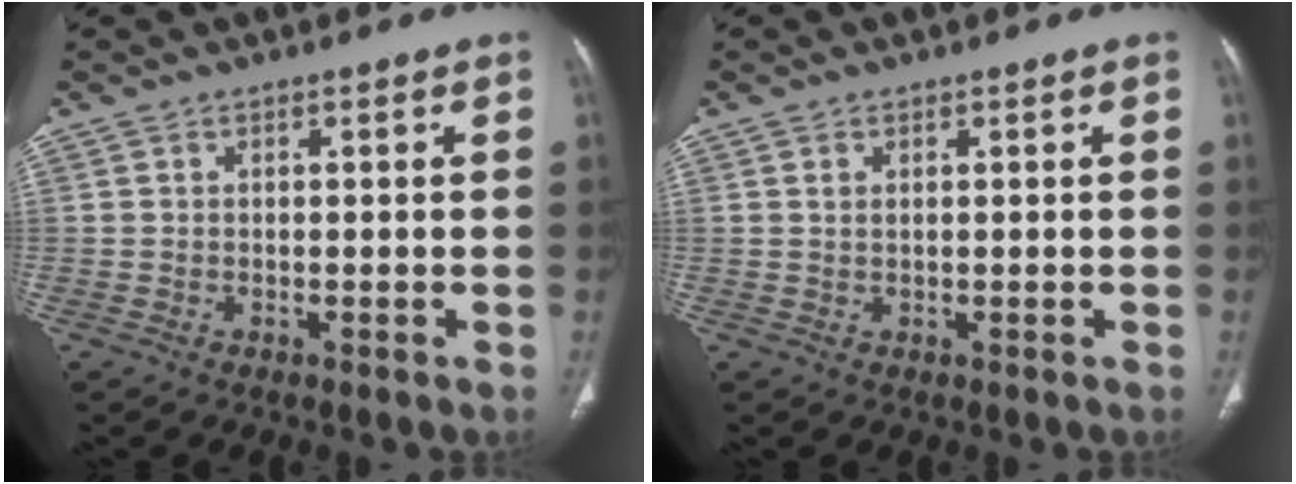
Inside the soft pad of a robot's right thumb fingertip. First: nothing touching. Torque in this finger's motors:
{"motor_torque": [-0.09, -0.15, 0.01, 0.48, -0.05]}